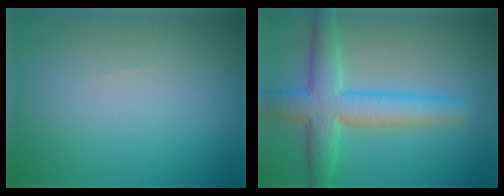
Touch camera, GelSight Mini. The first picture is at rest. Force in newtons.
{"total": 5.9, "press": 5.9, "slide": 0.3}